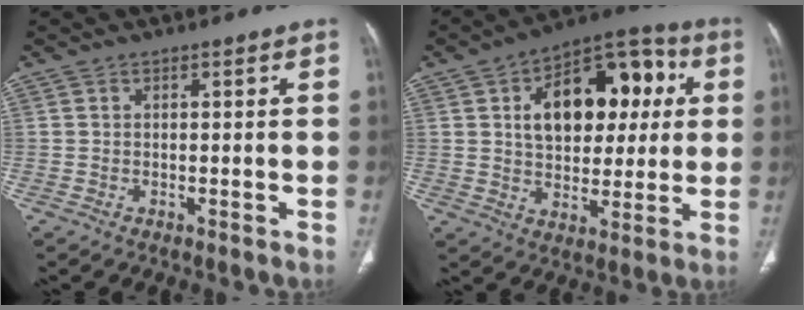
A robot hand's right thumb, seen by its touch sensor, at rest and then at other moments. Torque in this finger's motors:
{"motor_torque": [-0.81, 1.84, 1.31, 0.74, 0.13]}